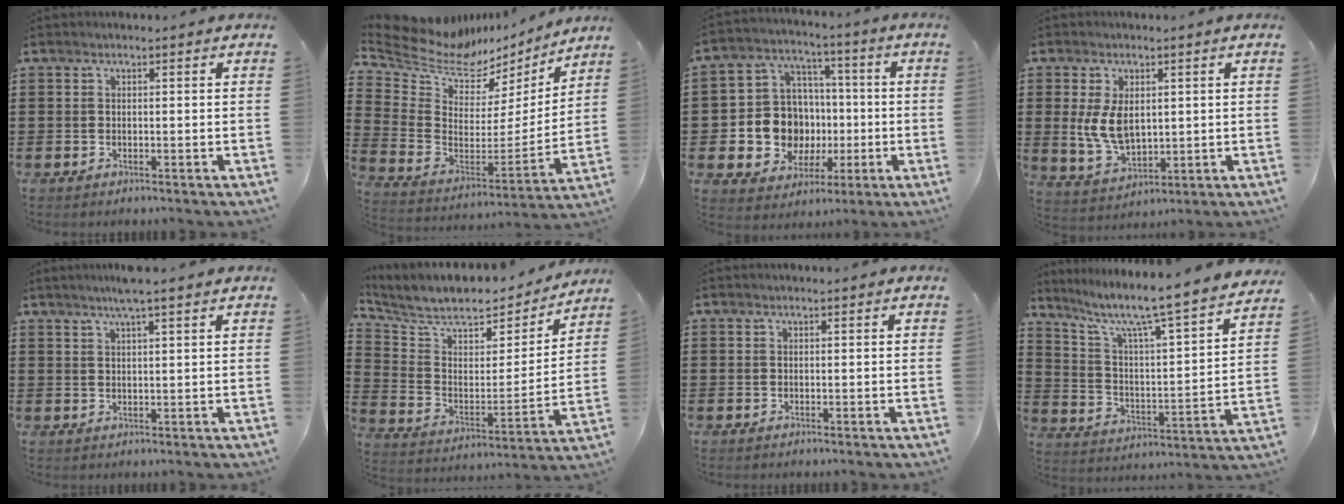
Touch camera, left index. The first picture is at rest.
{"total": 8.7, "force": [6.8, 4.6, 3.0], "torque": [-0.093, -0.049, 0.117]}
{"total": 10.6, "force": [-1.0, 9.8, 3.9], "torque": [-0.121, 0.003, -0.011]}
{"total": 7.0, "force": [1.1, 4.4, 5.3], "torque": [-0.136, 0.001, 0.015]}
{"total": 3.5, "force": [2.6, -0.4, 2.3], "torque": [-0.050, 0.001, 0.046]}
{"total": 7.5, "force": [6.4, 2.6, 2.9], "torque": [-0.091, -0.046, 0.109]}
{"total": 0.0}
{"total": 7.4, "force": [6.1, -0.1, 4.2], "torque": [-0.101, -0.062, 0.088]}